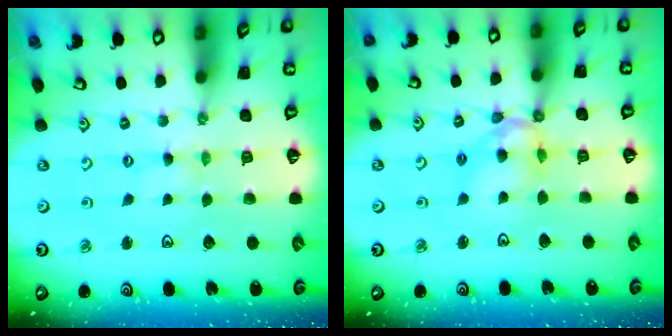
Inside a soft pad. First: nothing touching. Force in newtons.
{"total": 9.7, "press": 9.7, "slide": 0.9}